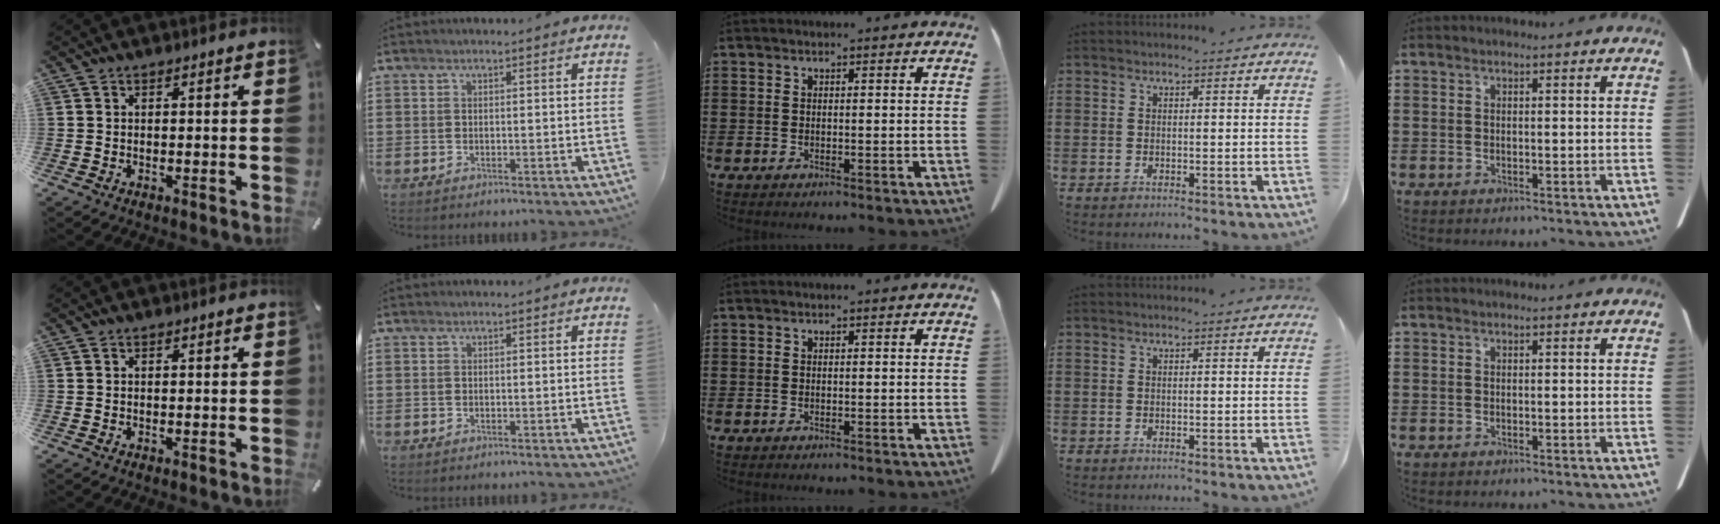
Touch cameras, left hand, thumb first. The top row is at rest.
{}